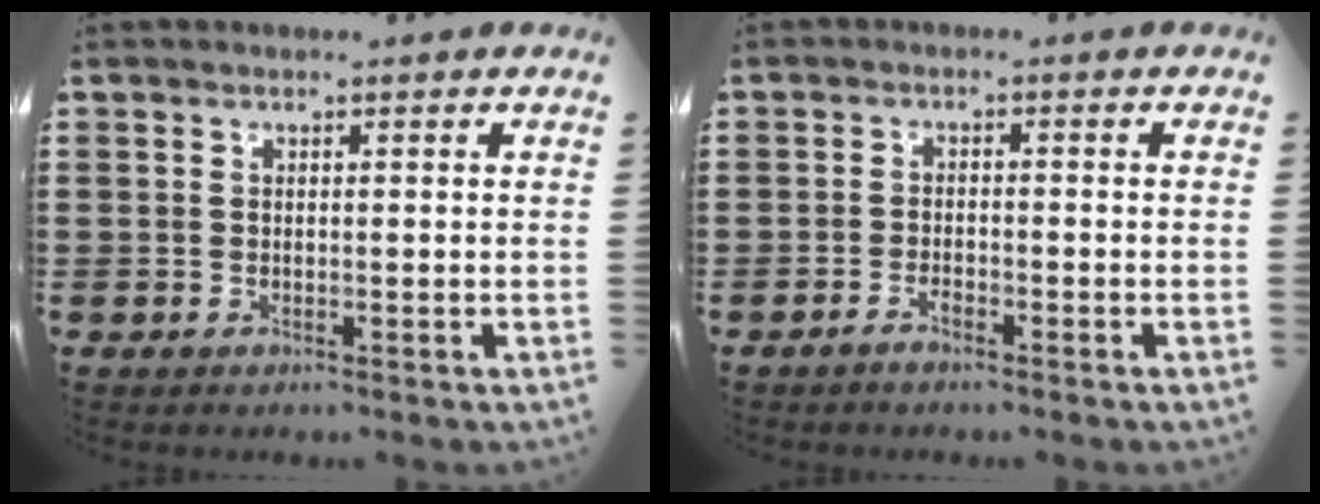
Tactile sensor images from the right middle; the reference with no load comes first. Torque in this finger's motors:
{"motor_torque": [0.32, 0.34, -0.06, -0.01]}